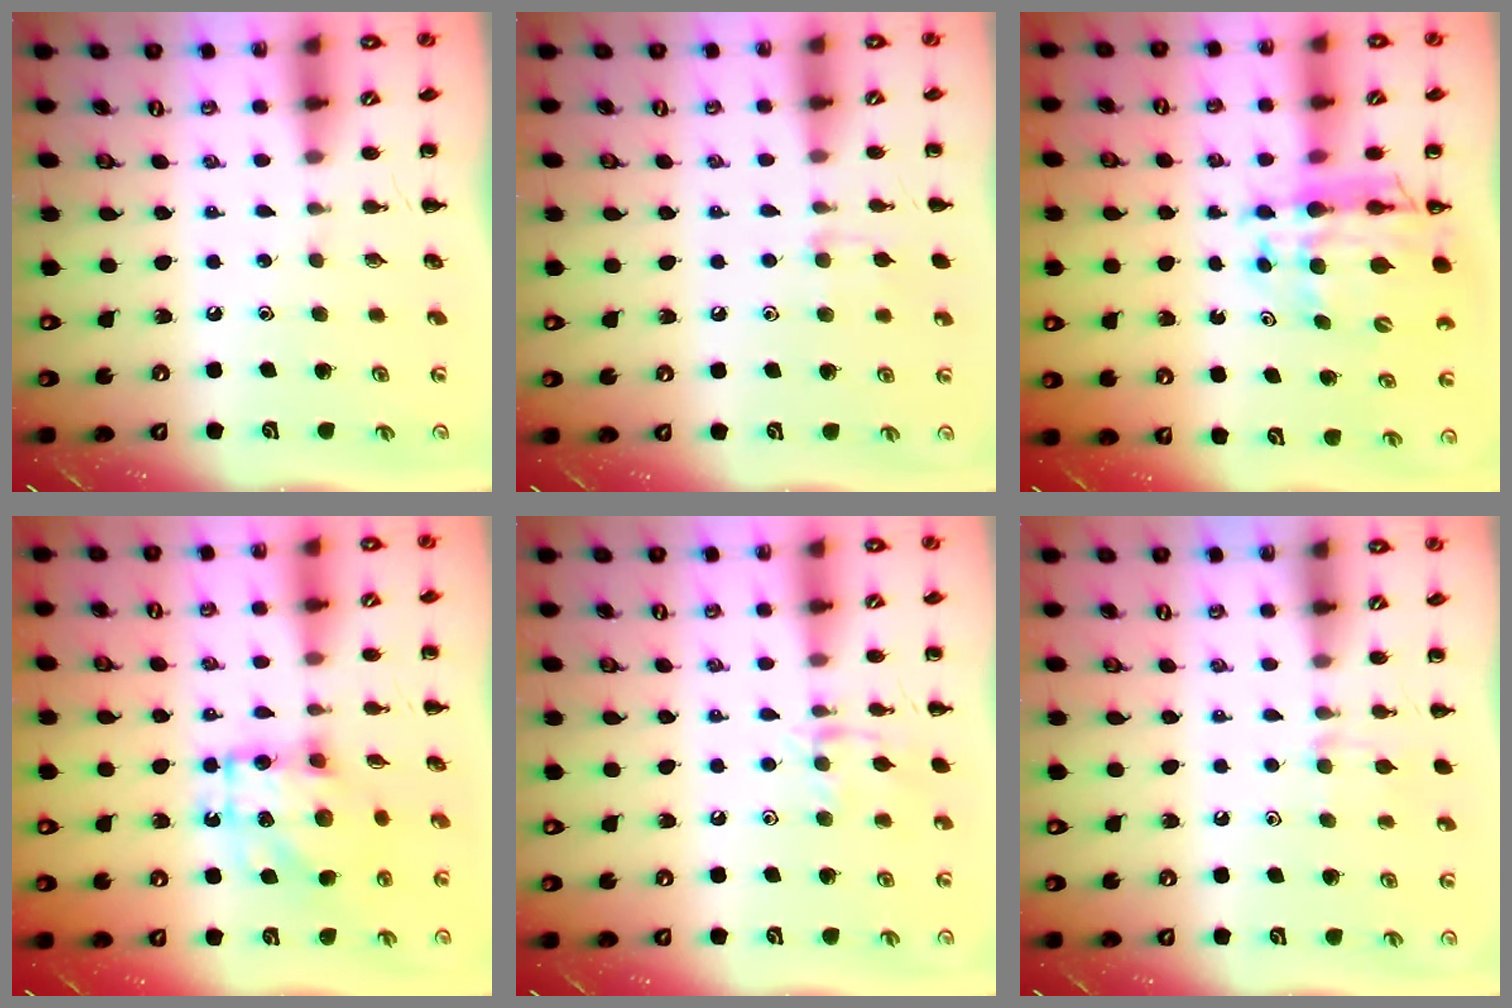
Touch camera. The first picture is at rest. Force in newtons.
{"total": 6.5, "press": 6.1, "slide": 2.2}
{"total": 11.4, "press": 11.0, "slide": 2.9}
{"total": 12.7, "press": 12.6, "slide": 1.5}
{"total": 9.7, "press": 9.6, "slide": 1.0}
{"total": 6.6, "press": 6.3, "slide": 2.1}